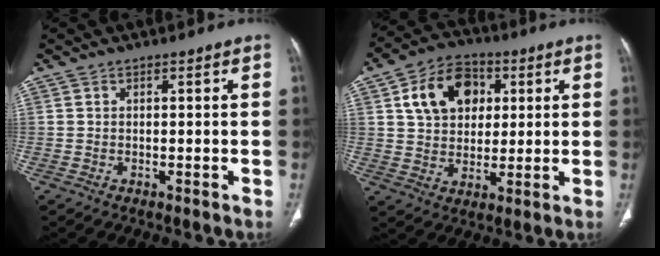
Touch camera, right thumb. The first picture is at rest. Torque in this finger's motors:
{"motor_torque": [0.01, 0.08, 0.55, 0.32, 0.08]}